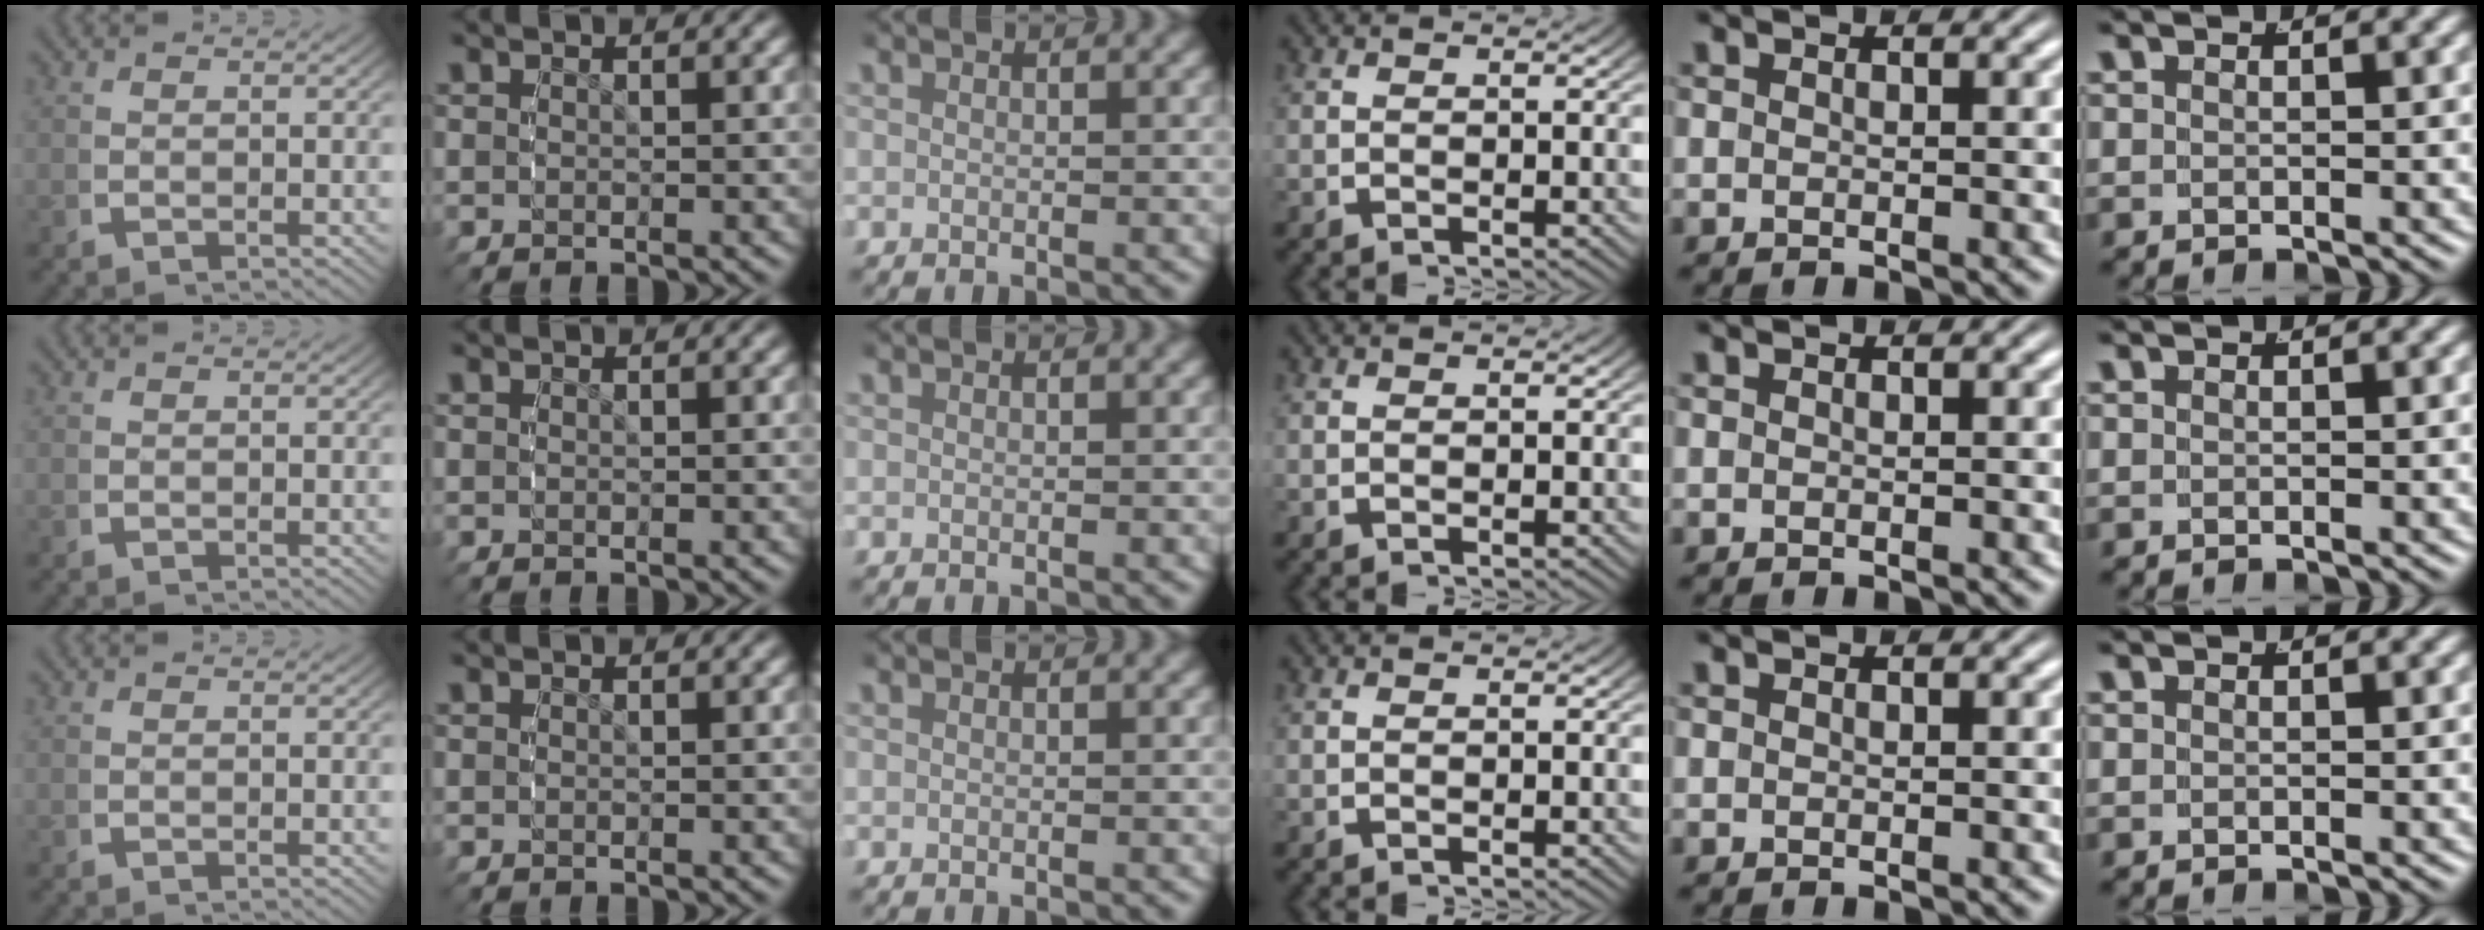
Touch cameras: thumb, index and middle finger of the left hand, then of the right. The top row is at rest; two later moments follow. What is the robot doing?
{"motion": "reach", "object": "backpack"}